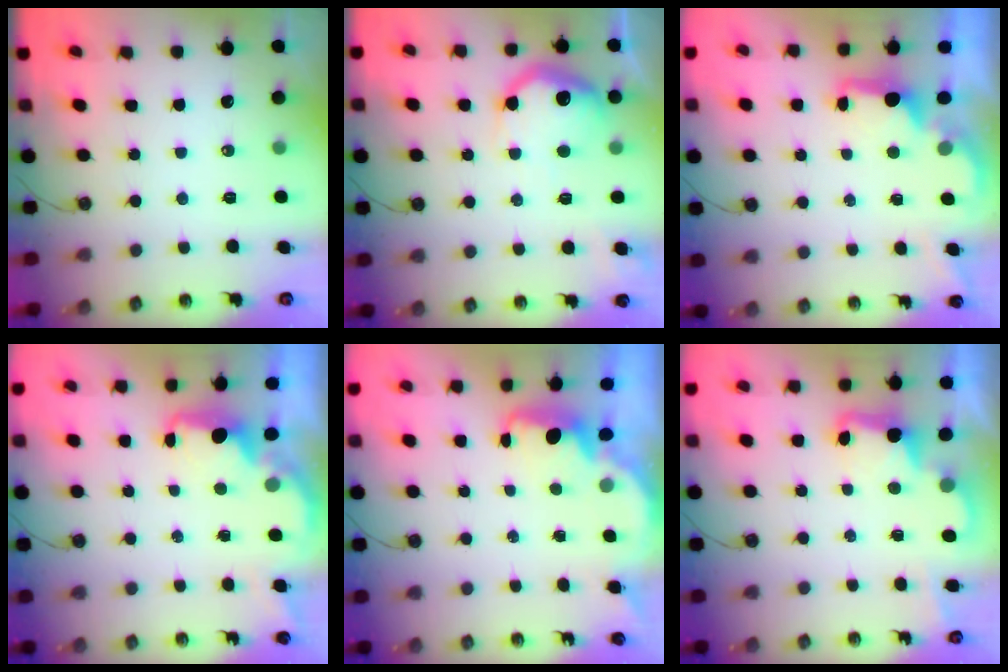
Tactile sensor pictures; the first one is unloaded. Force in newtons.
{"total": 16.3, "press": 16.3, "slide": 1.0}
{"total": 2.1, "press": 1.9, "slide": 0.8}
{"total": 2.2, "press": 2.0, "slide": 0.9}
{"total": 2.3, "press": 2.2, "slide": 0.6}
{"total": 3.2, "press": 3.1, "slide": 0.7}